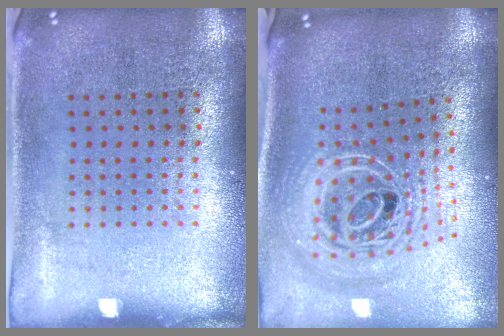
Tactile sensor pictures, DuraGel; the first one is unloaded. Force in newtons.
{"total": 2.8, "press": 2.0, "slide": 2.0}